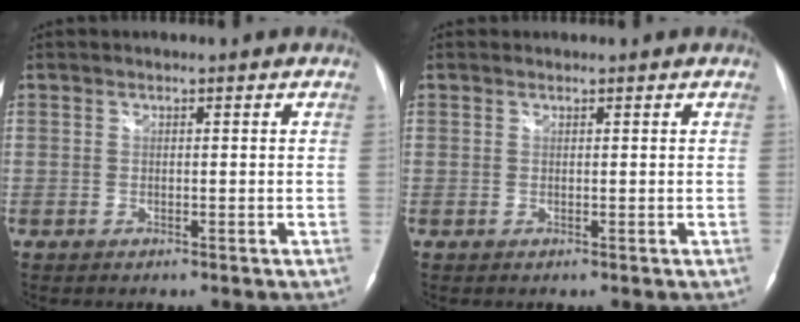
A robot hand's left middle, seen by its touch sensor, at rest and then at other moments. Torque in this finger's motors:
{"motor_torque": [0.05, 0.02, -0.08, 0.01]}